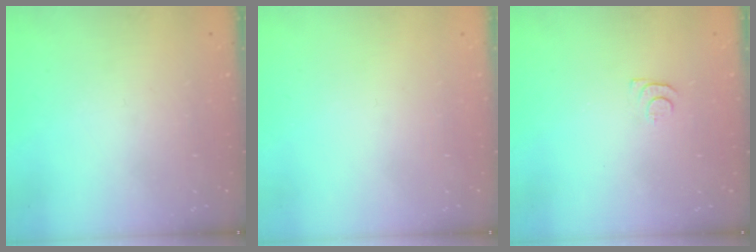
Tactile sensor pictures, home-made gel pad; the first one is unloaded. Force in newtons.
{"total": 1.5, "press": 1.5, "slide": 0.1}
{"total": 4.4, "press": 4.4, "slide": 0.6}